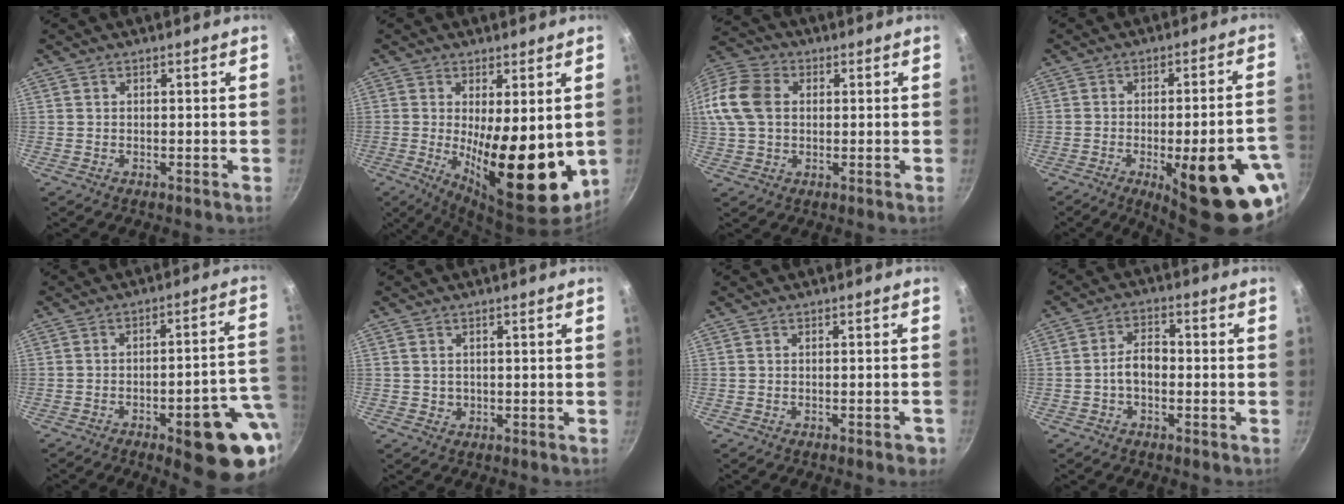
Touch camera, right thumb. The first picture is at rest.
{"total": 16.9, "force": [-0.9, 6.1, 15.8], "torque": [-0.207, -0.027, 0.000]}
{"total": 16.8, "force": [2.3, 12.8, 10.7], "torque": [-0.239, 0.033, 0.032]}
{"total": 22.1, "force": [-9.6, 6.4, 18.9], "torque": [-0.194, 0.027, -0.120]}
{"total": 17.5, "force": [-6.2, 5.2, 15.6], "torque": [-0.146, 0.029, -0.077]}
{"total": 1.4, "force": [0.1, 1.3, 0.4], "torque": [-0.002, 0.001, 0.004]}
{"total": 2.5, "force": [-1.3, 0.9, 1.9], "torque": [-0.022, 0.012, -0.012]}
{"total": 5.2, "force": [-1.1, 3.3, 3.8], "torque": [-0.049, 0.026, -0.024]}